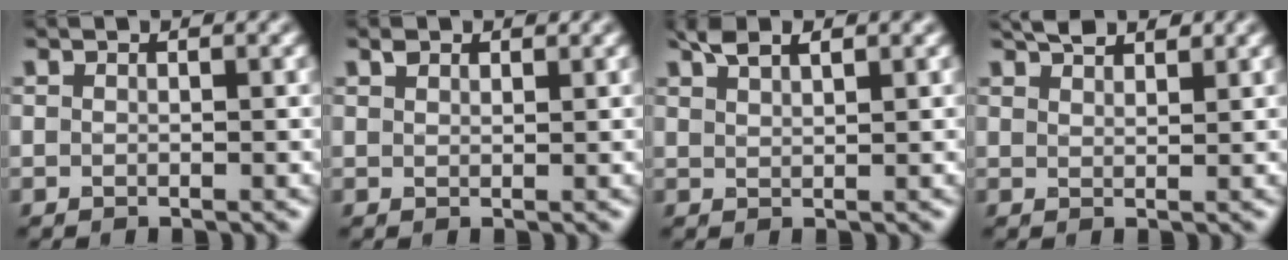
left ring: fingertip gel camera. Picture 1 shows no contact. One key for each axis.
{"total": 1.1, "fx": 0.9, "fy": 0.5, "fz": 0.4, "tx": -0.008, "ty": 0.003, "tz": 0.017}
{"total": 2.7, "fx": 1.9, "fy": 0.7, "fz": 1.8, "tx": -0.027, "ty": 0.007, "tz": 0.036}
{"total": 2.6, "fx": 2.3, "fy": 0.6, "fz": 1.0, "tx": -0.012, "ty": 0.007, "tz": 0.040}